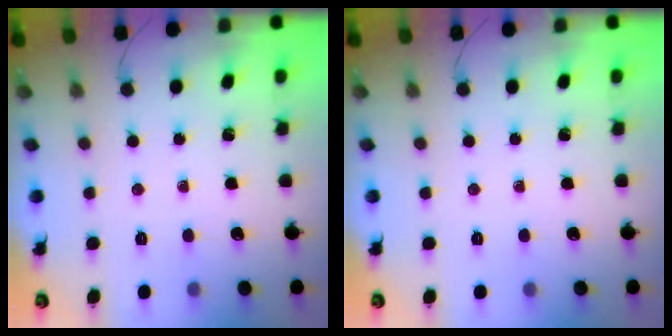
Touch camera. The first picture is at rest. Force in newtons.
{"total": 0.0}